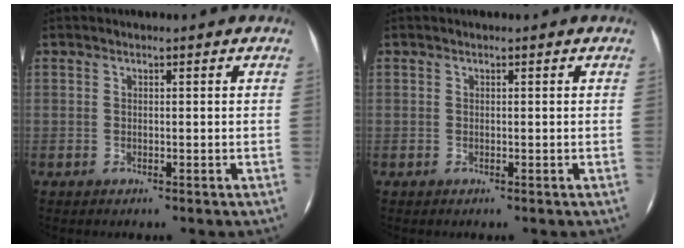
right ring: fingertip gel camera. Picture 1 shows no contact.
{"total": 0.0}